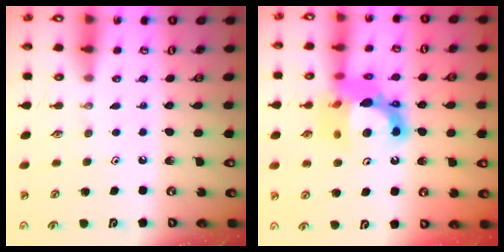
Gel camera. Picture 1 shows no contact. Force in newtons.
{"total": 16.2, "press": 16.1, "slide": 1.6}